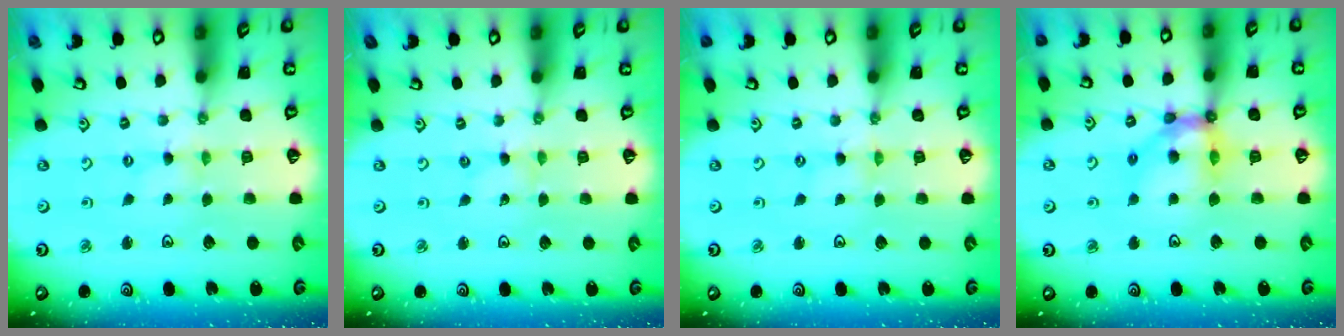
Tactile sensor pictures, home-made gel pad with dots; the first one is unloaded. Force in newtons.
{"total": 0.0}
{"total": 0.0}
{"total": 11.4, "press": 11.4, "slide": 1.4}